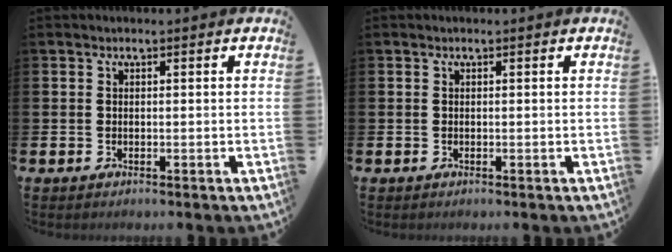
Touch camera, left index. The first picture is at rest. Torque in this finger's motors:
{"motor_torque": [-0.04, 0.03, 0.07, 0.00]}